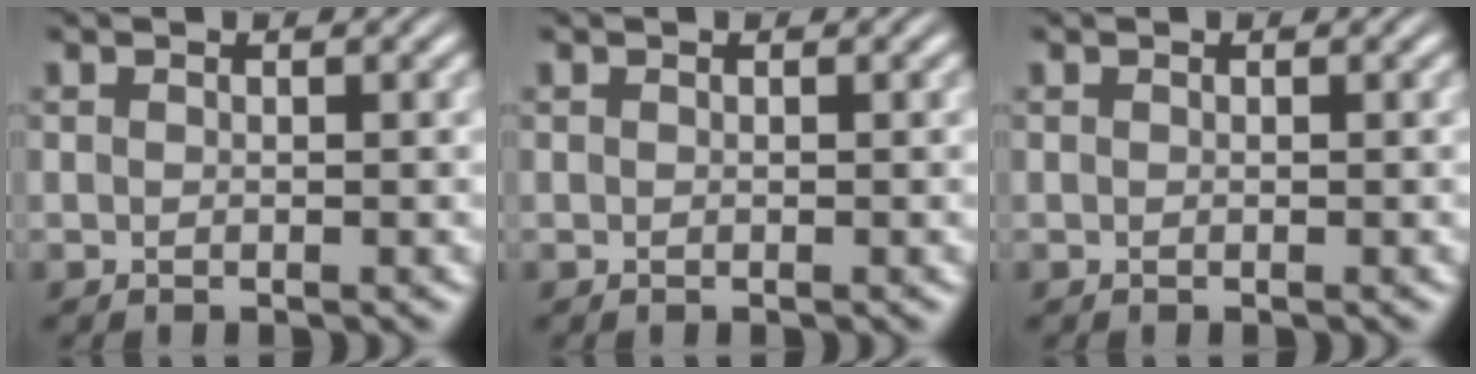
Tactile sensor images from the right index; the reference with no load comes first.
{"total": 0.0}
{"total": 0.0}